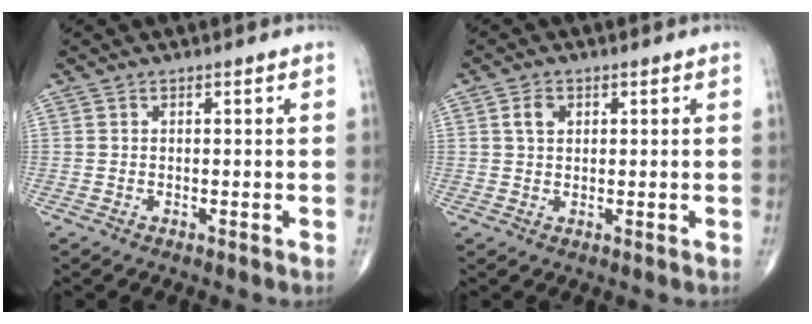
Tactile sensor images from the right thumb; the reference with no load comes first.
{"total": 2.6, "force": [0.8, 1.8, 1.6], "torque": [-0.026, 0.002, 0.014]}